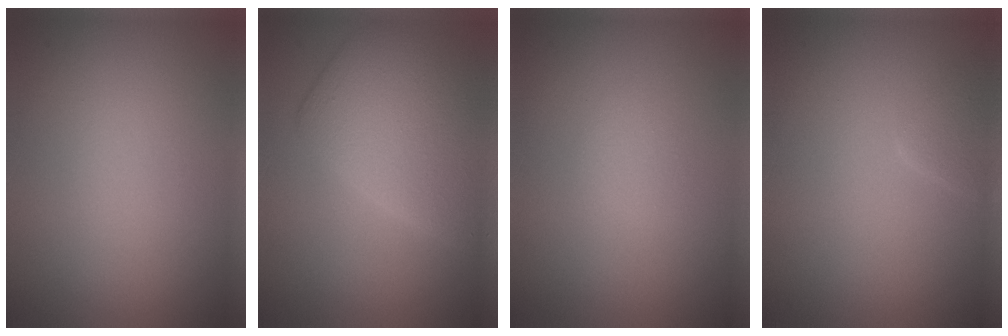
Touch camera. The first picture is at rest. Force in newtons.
{"total": 5.8, "press": 5.8, "slide": 0.2}
{"total": 0.8, "press": 0.8, "slide": 0.1}
{"total": 1.3, "press": 1.3, "slide": 0.1}